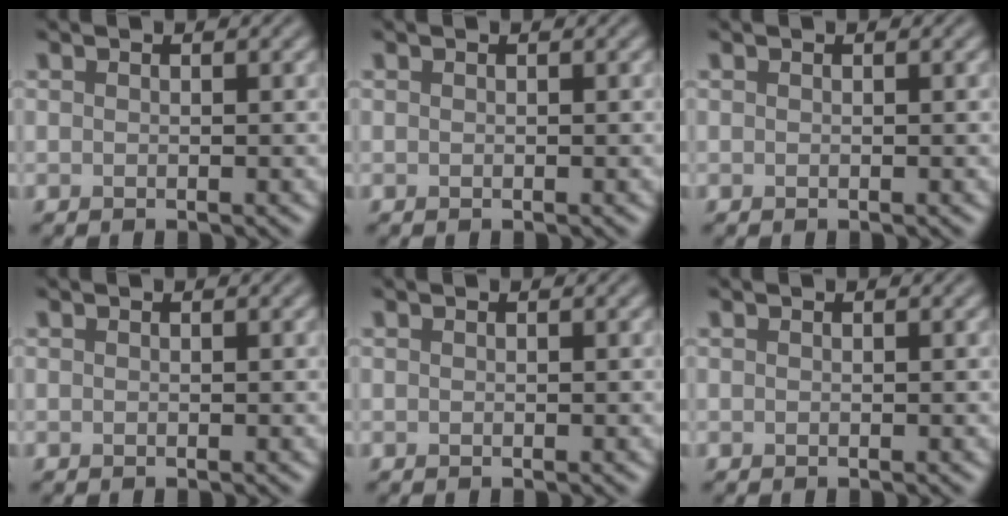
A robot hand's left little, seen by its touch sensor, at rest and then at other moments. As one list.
[{"total": 0.0}, {"total": 0.0}, {"total": 0.0}, {"total": 0.0}, {"total": 0.0}]